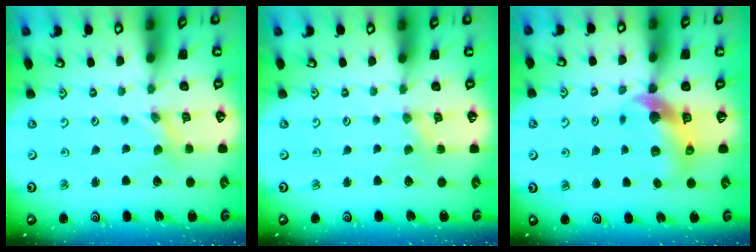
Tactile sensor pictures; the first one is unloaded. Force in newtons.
{"total": 1.3, "press": 1.2, "slide": 0.2}
{"total": 8.8, "press": 8.7, "slide": 1.4}